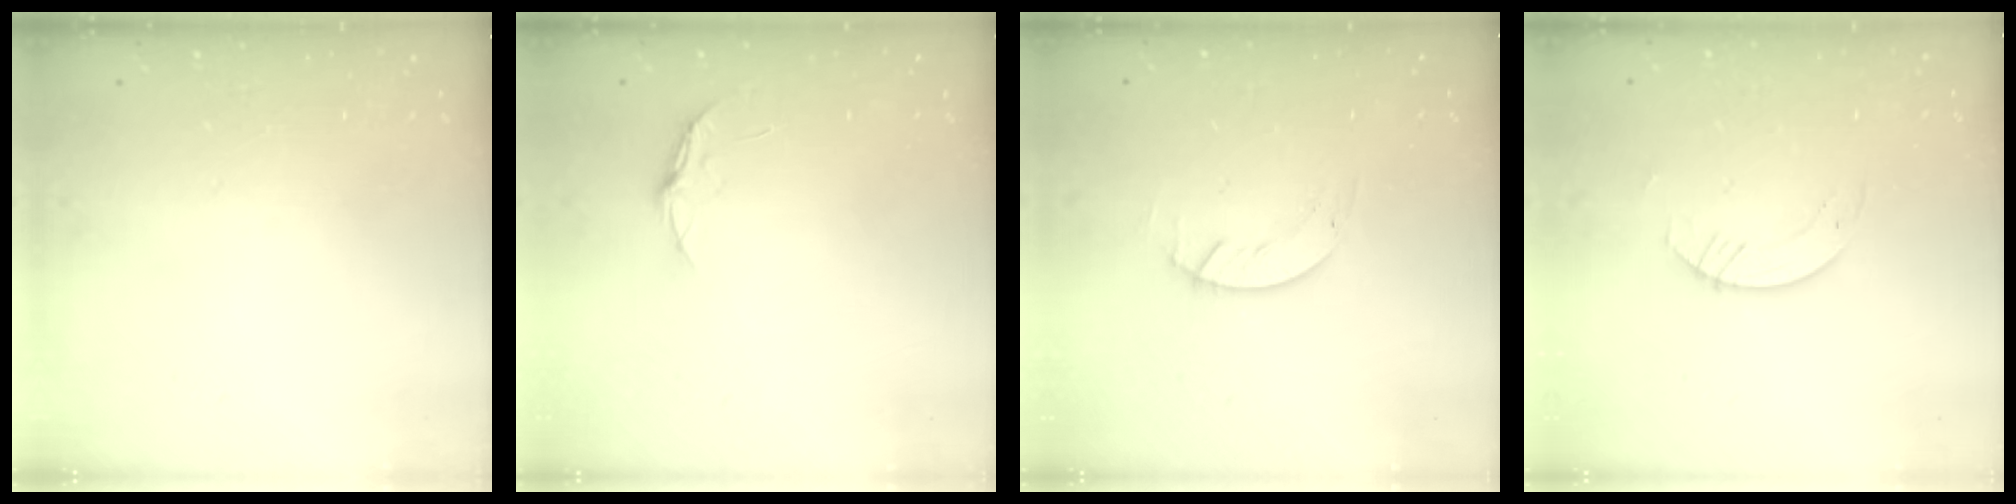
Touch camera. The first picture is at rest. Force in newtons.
{"total": 3.8, "press": 3.8, "slide": 0.3}
{"total": 1.4, "press": 1.4, "slide": 0.2}
{"total": 2.8, "press": 2.8, "slide": 0.2}